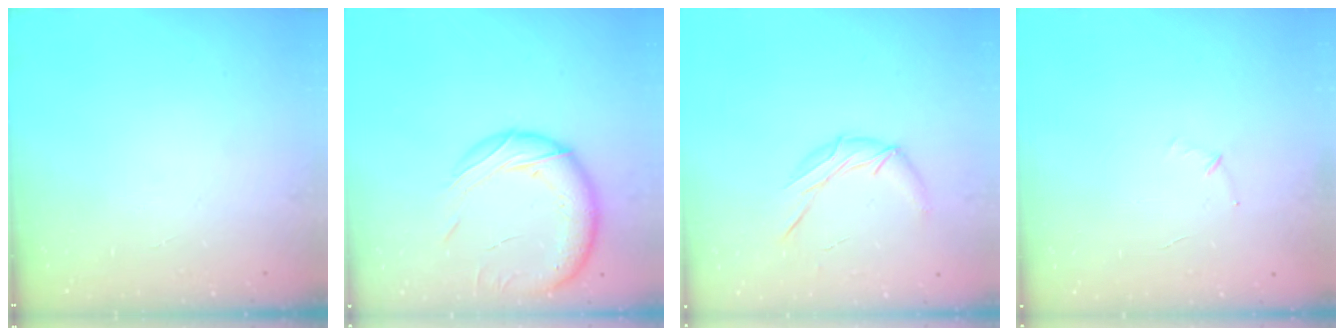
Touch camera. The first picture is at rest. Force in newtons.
{"total": 17.5, "press": 17.1, "slide": 3.9}
{"total": 8.8, "press": 8.8, "slide": 0.4}
{"total": 3.8, "press": 3.7, "slide": 1.0}